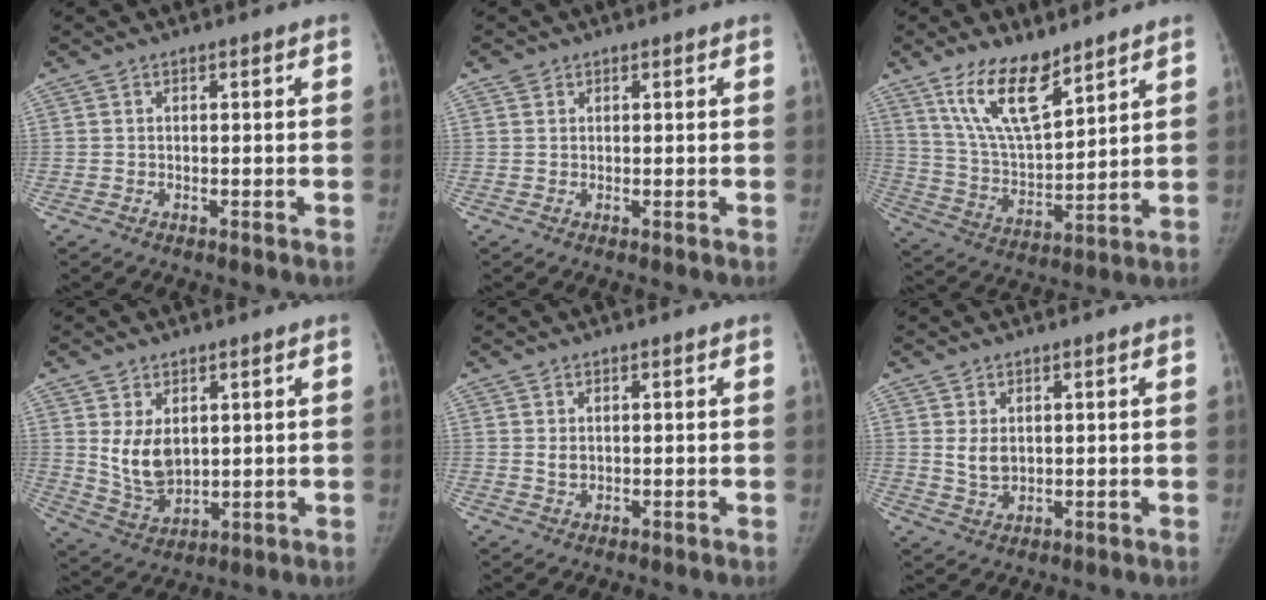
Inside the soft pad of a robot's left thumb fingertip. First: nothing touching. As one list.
[{"total": 1.1, "force": [0.7, 0.9, 0.1], "torque": [0.007, -0.002, 0.009]}, {"total": 13.7, "force": [9.3, 4.9, 8.8], "torque": [-0.136, -0.057, 0.188]}, {"total": 8.5, "force": [2.1, 5.6, 6.1], "torque": [-0.090, -0.022, 0.059]}, {"total": 1.5, "force": [0.5, 1.1, 0.9], "torque": [-0.010, -0.004, 0.013]}, {"total": 3.7, "force": [1.0, 2.5, 2.5], "torque": [-0.033, -0.013, 0.027]}]